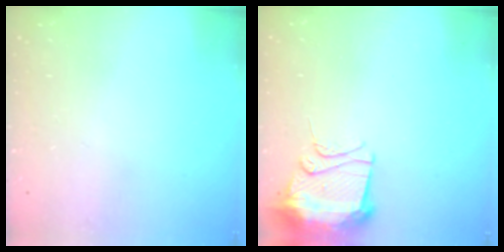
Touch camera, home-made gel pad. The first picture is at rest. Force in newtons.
{"total": 10.8, "press": 10.7, "slide": 1.1}